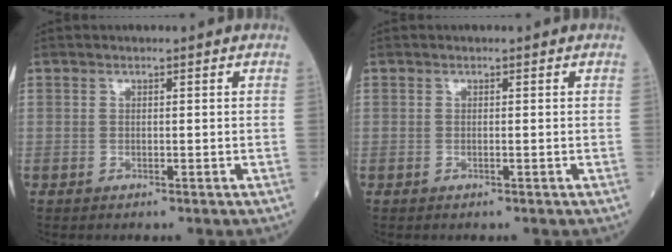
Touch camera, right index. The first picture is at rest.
{"total": 0.0}